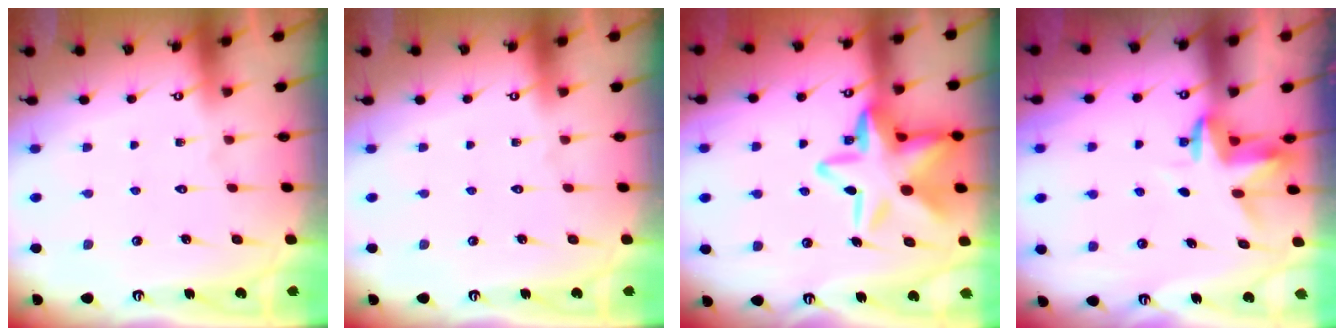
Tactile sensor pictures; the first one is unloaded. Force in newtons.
{"total": 0.0}
{"total": 19.0, "press": 18.9, "slide": 2.4}
{"total": 3.6, "press": 3.6, "slide": 0.2}